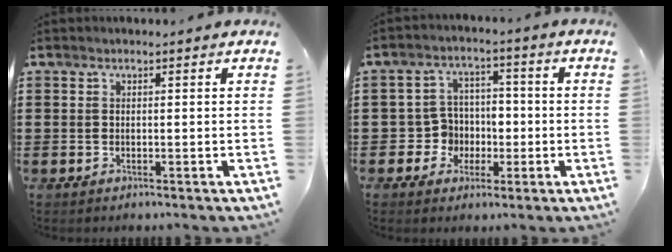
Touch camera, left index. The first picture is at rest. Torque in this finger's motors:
{"motor_torque": [0.21, 0.10, 0.13, 0.01]}